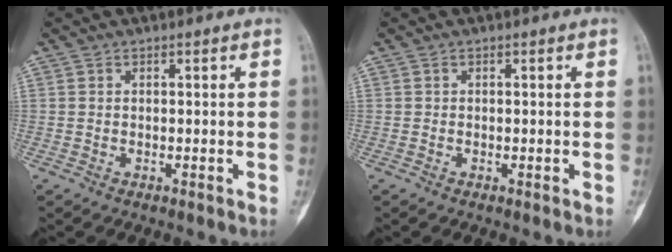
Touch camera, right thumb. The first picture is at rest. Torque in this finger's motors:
{"motor_torque": [-0.09, -0.15, 0.04, 0.01, -0.03]}